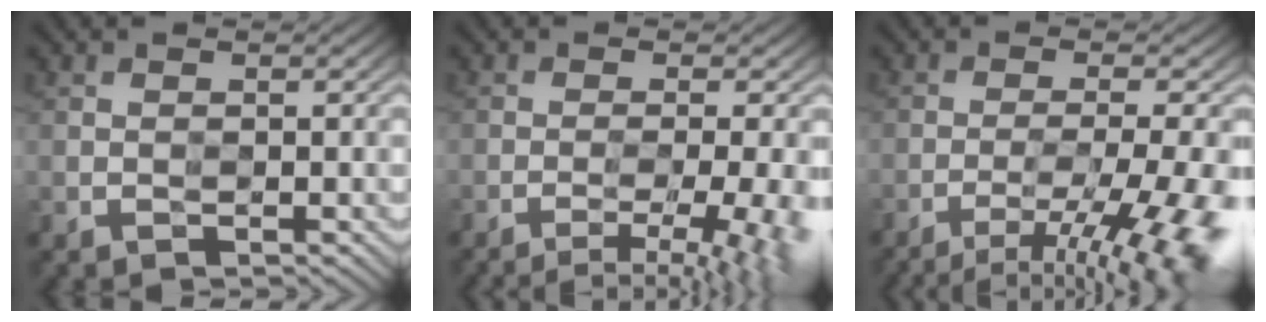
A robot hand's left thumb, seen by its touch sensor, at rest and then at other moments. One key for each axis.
{"total": 8.1, "fx": -3.6, "fy": 2.0, "fz": 6.9, "tx": -0.091, "ty": -0.007, "tz": -0.041}
{"total": 11.9, "fx": -7.2, "fy": 2.1, "fz": 9.3, "tx": -0.151, "ty": -0.005, "tz": -0.097}